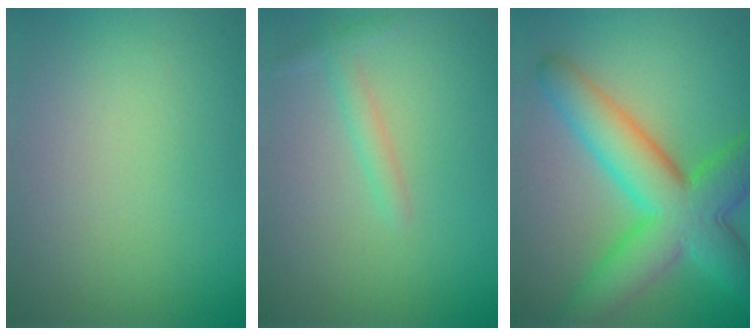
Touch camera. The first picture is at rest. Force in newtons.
{"total": 1.6, "press": 1.6, "slide": 0.1}
{"total": 10.0, "press": 10.0, "slide": 0.2}